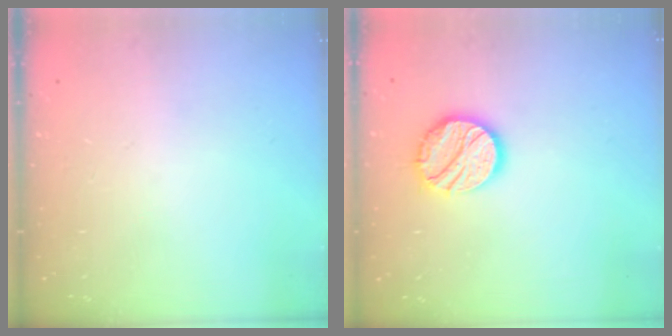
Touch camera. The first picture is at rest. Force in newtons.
{"total": 12.3, "press": 12.3, "slide": 0.8}